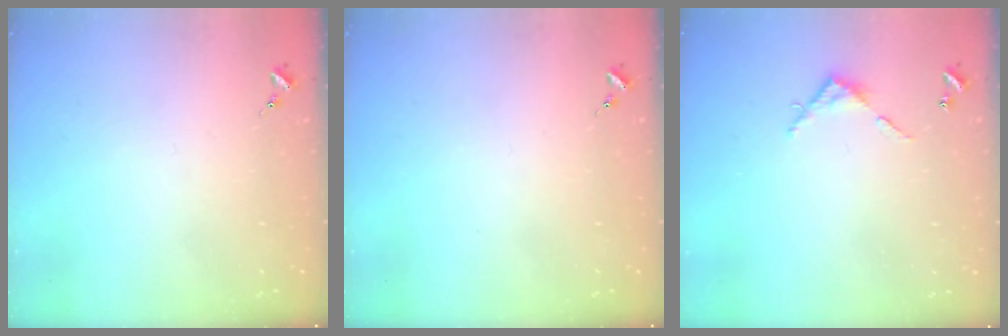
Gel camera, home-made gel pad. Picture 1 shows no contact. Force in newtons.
{"total": 0.0}
{"total": 4.5, "press": 4.5, "slide": 0.4}